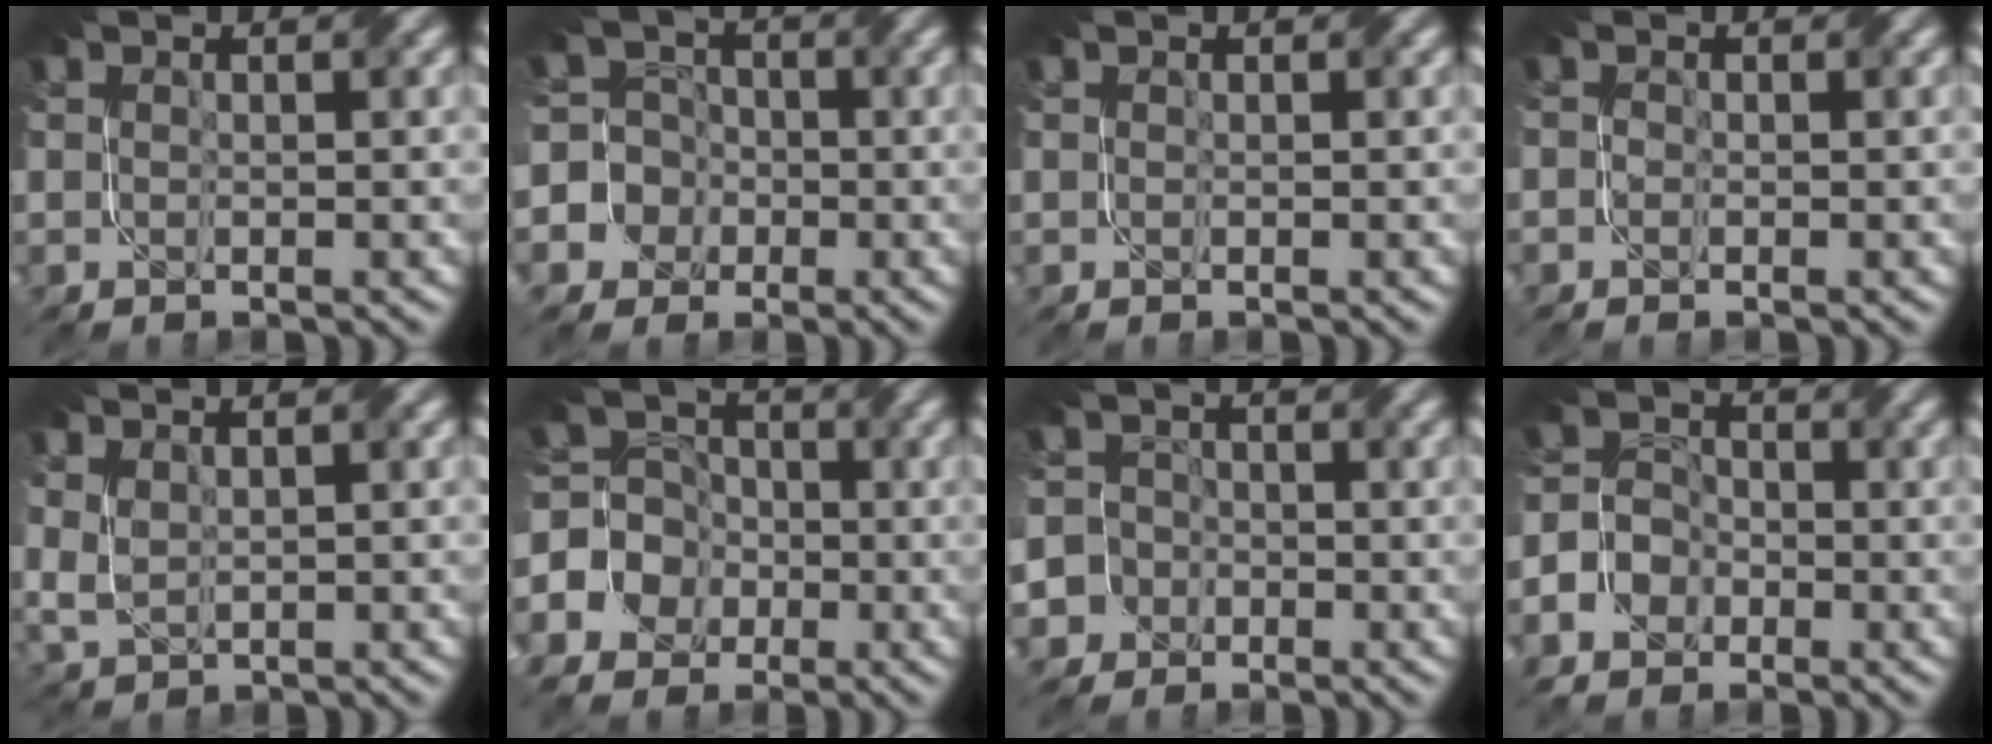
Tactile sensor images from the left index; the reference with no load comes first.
{"total": 8.2, "force": [-3.0, 7.6, 0.9], "torque": [-0.036, 0.016, -0.086]}
{"total": 0.0}
{"total": 0.6, "force": [-0.6, -0.1, -0.1], "torque": [0.007, -0.003, -0.019]}
{"total": 2.0, "force": [1.1, 0.9, 1.4], "torque": [-0.038, 0.002, 0.025]}
{"total": 7.6, "force": [-2.9, 6.7, 2.2], "torque": [-0.051, 0.012, -0.086]}
{"total": 6.7, "force": [-3.9, 5.5, 0.8], "torque": [-0.014, -0.004, -0.097]}
{"total": 3.9, "force": [-2.4, 2.8, 1.3], "torque": [-0.008, -0.001, -0.056]}